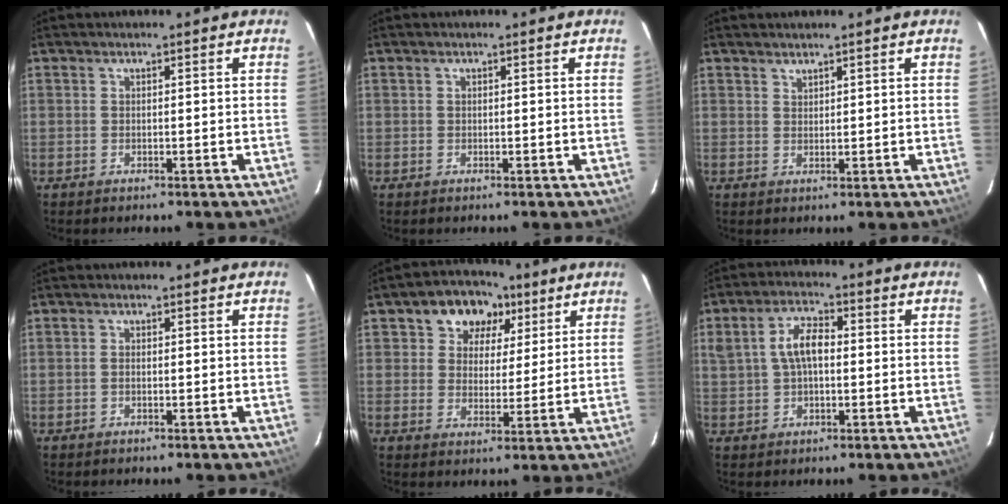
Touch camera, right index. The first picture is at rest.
{"total": 0.0}
{"total": 1.2, "force": [1.1, 0.4, 0.2], "torque": [-0.003, 0.002, 0.022]}
{"total": 0.6, "force": [-0.2, 0.3, 0.5], "torque": [-0.010, 0.000, -0.004]}
{"total": 9.8, "force": [4.8, 7.5, 4.1], "torque": [-0.081, 0.022, 0.074]}
{"total": 7.1, "force": [0.7, 4.0, 5.8], "torque": [-0.110, 0.016, 0.017]}